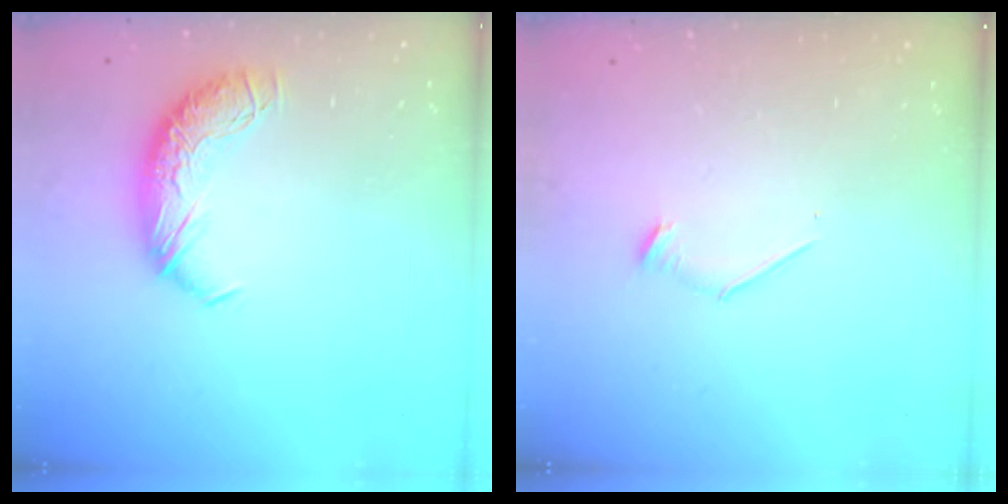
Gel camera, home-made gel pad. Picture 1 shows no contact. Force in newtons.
{"total": 7.9, "press": 7.8, "slide": 0.6}